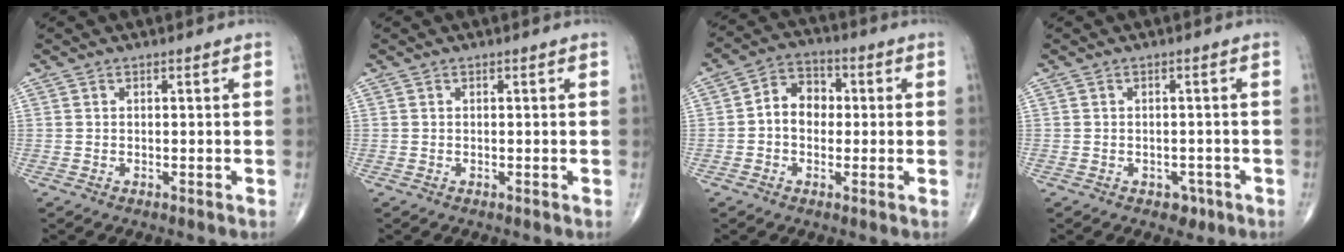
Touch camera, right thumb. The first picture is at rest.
{"total": 0.0}
{"total": 7.3, "force": [0.0, 5.7, 4.5], "torque": [-0.051, 0.023, -0.012]}
{"total": 2.5, "force": [-1.3, 1.9, 1.0], "torque": [0.006, 0.007, -0.012]}